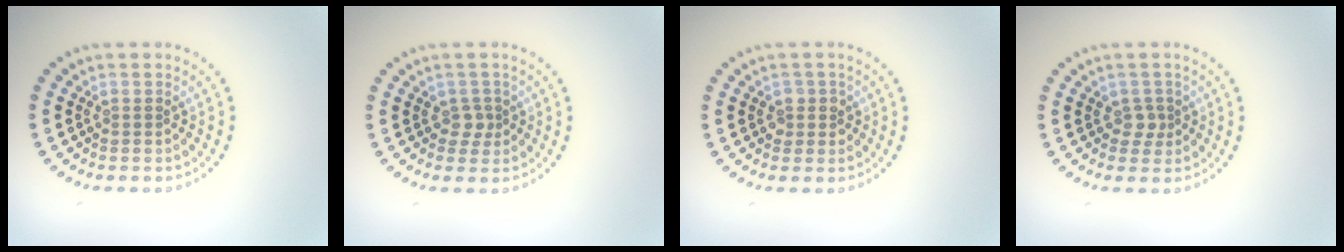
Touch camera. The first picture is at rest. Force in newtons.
{"total": 1.4, "press": 1.1, "slide": 0.9}
{"total": 1.4, "press": 1.3, "slide": 0.5}
{"total": 1.4, "press": 1.2, "slide": 0.8}